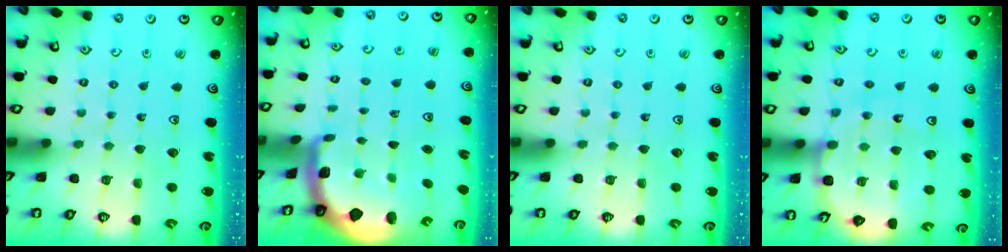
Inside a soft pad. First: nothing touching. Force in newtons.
{"total": 1.8, "press": 1.8, "slide": 0.4}
{"total": 0.0}
{"total": 13.0, "press": 12.6, "slide": 3.1}